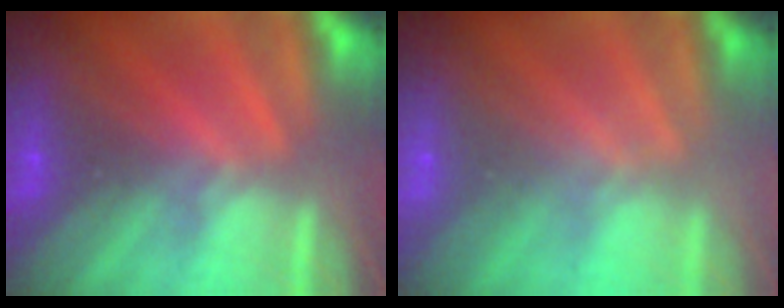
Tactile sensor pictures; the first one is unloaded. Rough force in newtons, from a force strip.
{"total": 1.9}